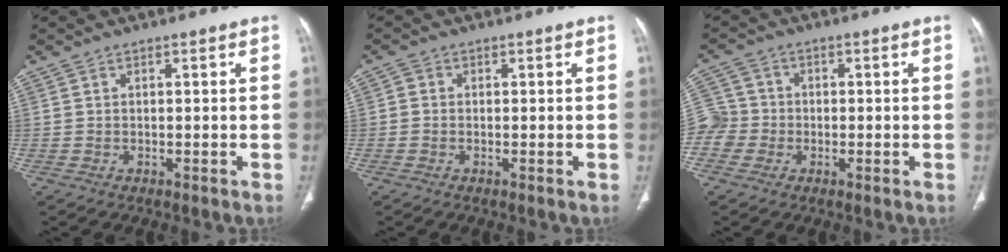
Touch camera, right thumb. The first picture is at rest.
{"total": 1.1, "force": [-0.2, 1.0, 0.5], "torque": [-0.005, 0.002, -0.008]}
{"total": 7.0, "force": [-1.7, 6.6, 1.4], "torque": [-0.020, 0.017, -0.036]}